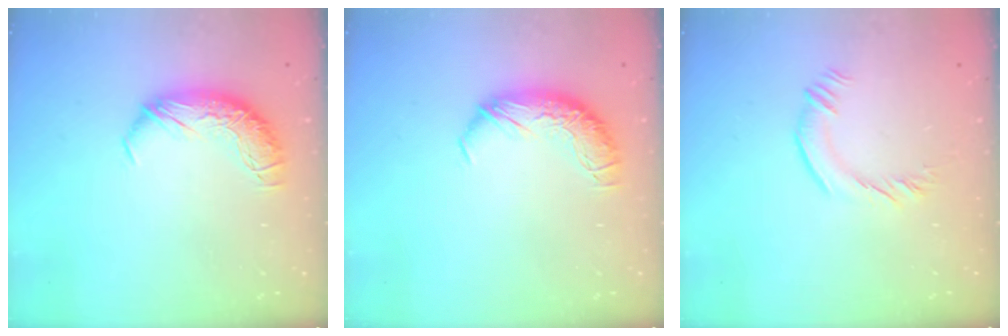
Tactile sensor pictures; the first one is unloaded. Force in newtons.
{"total": 0.0}
{"total": 2.5, "press": 2.3, "slide": 0.9}